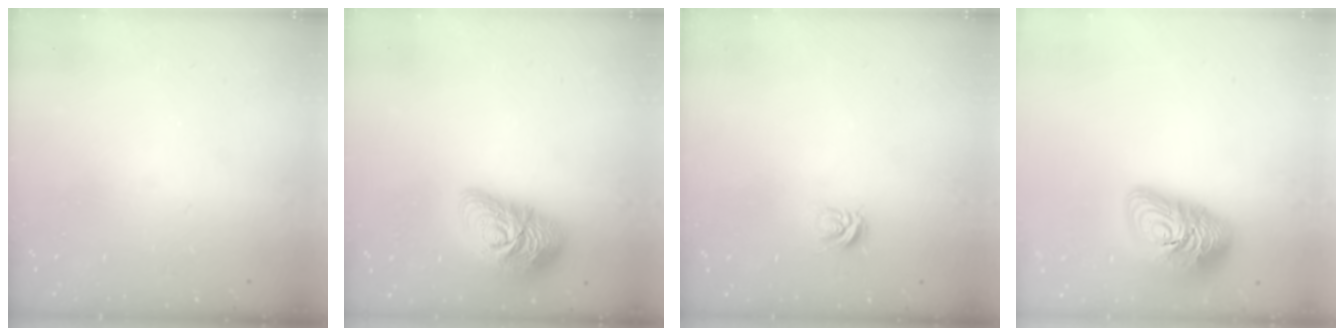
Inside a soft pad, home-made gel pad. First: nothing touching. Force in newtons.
{"total": 16.1, "press": 16.1, "slide": 0.9}
{"total": 5.0, "press": 5.0, "slide": 0.5}
{"total": 16.0, "press": 16.0, "slide": 1.2}